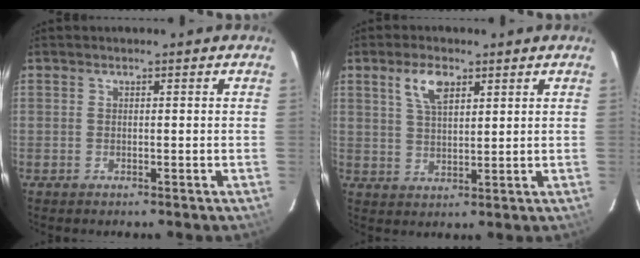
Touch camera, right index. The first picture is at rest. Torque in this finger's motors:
{"motor_torque": [0.57, 0.51, 0.23, 0.06]}